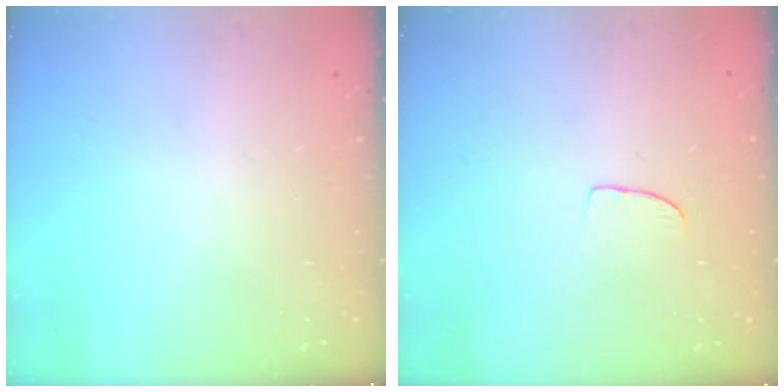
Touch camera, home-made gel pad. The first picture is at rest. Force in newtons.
{"total": 5.4, "press": 5.3, "slide": 0.4}